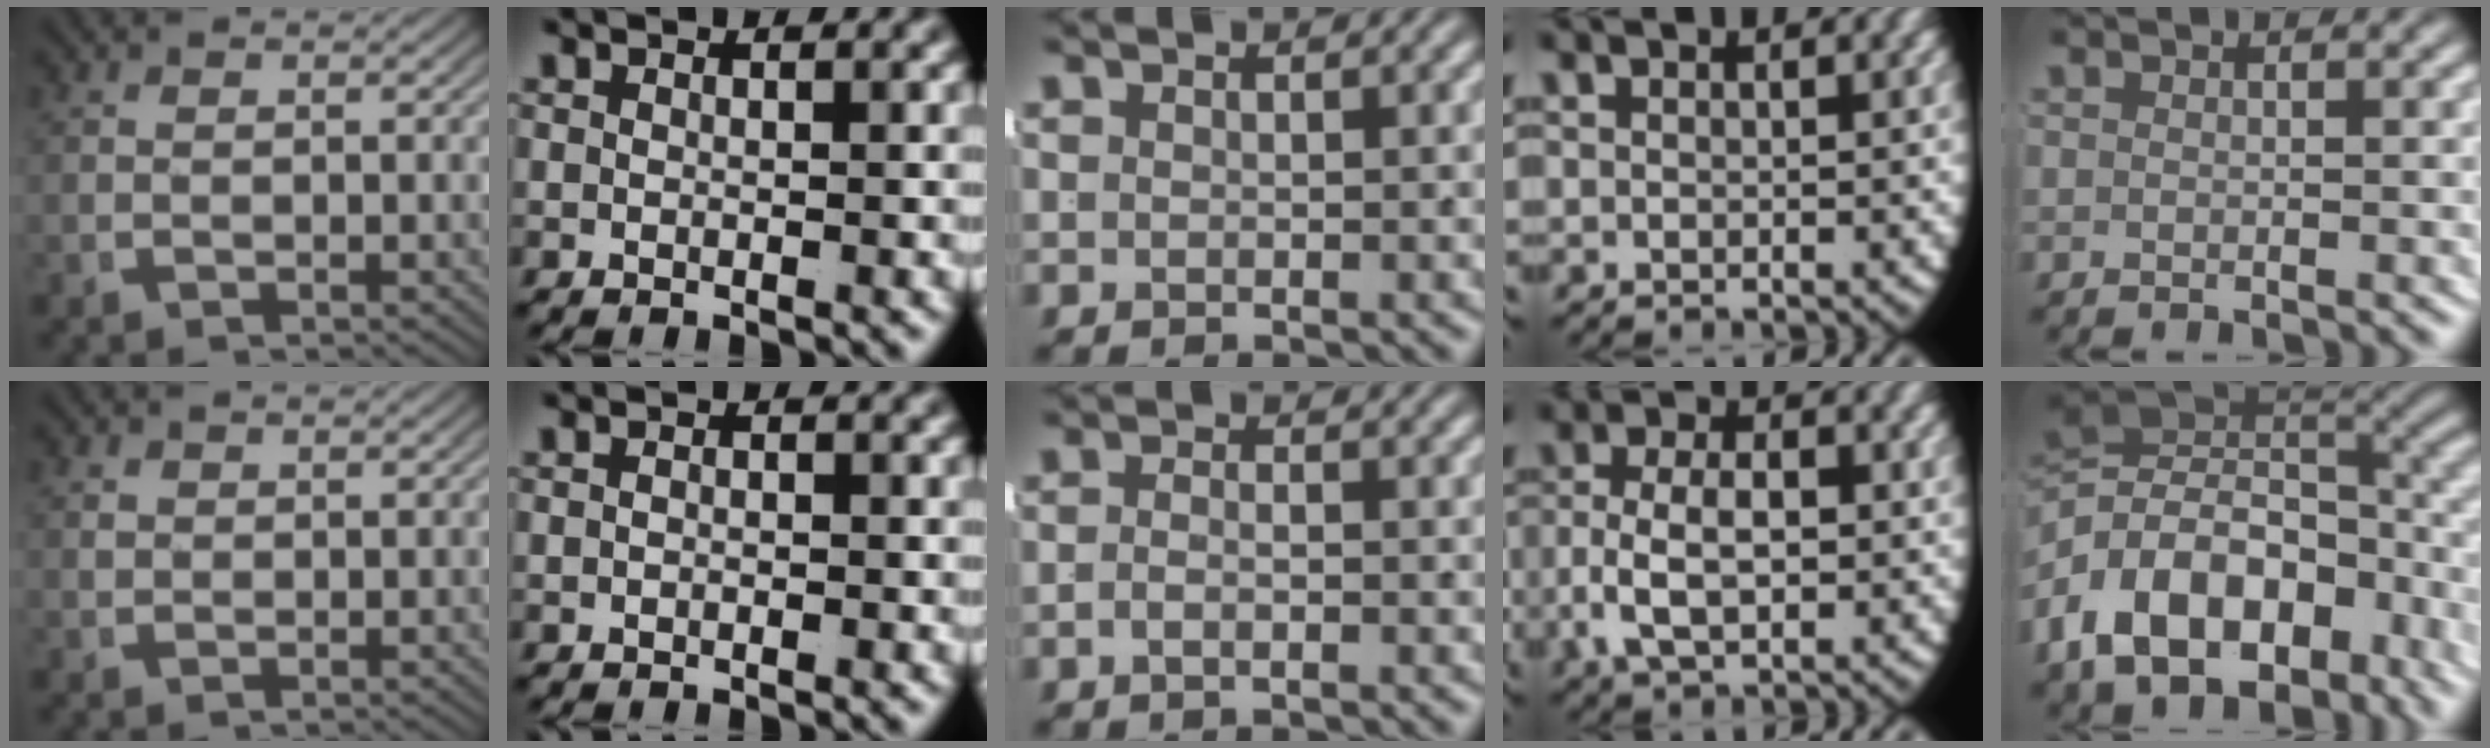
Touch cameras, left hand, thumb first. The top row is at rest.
{"thumb": {"total": 0.9, "force": [0.7, 0.5, 0.2], "torque": [-0.003, 0.001, 0.018]}, "index": {"total": 0.6, "force": [-0.4, 0.3, 0.4], "torque": [-0.008, -0.002, -0.008]}, "middle": {"total": 1.6, "force": [-1.0, 0.3, 1.2], "torque": [-0.020, 0.004, -0.020]}, "ring": {"total": 5.3, "force": [-0.7, 3.3, 4.0], "torque": [-0.094, -0.013, -0.003]}, "little": {"total": 12.5, "force": [-2.2, 8.7, 8.6], "torque": [-0.178, -0.025, -0.017]}}